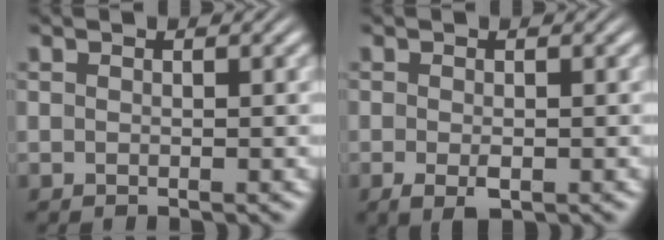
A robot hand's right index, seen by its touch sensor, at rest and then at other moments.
{"total": 2.2, "force": [-1.1, 1.1, 1.5], "torque": [-0.034, -0.012, -0.012]}